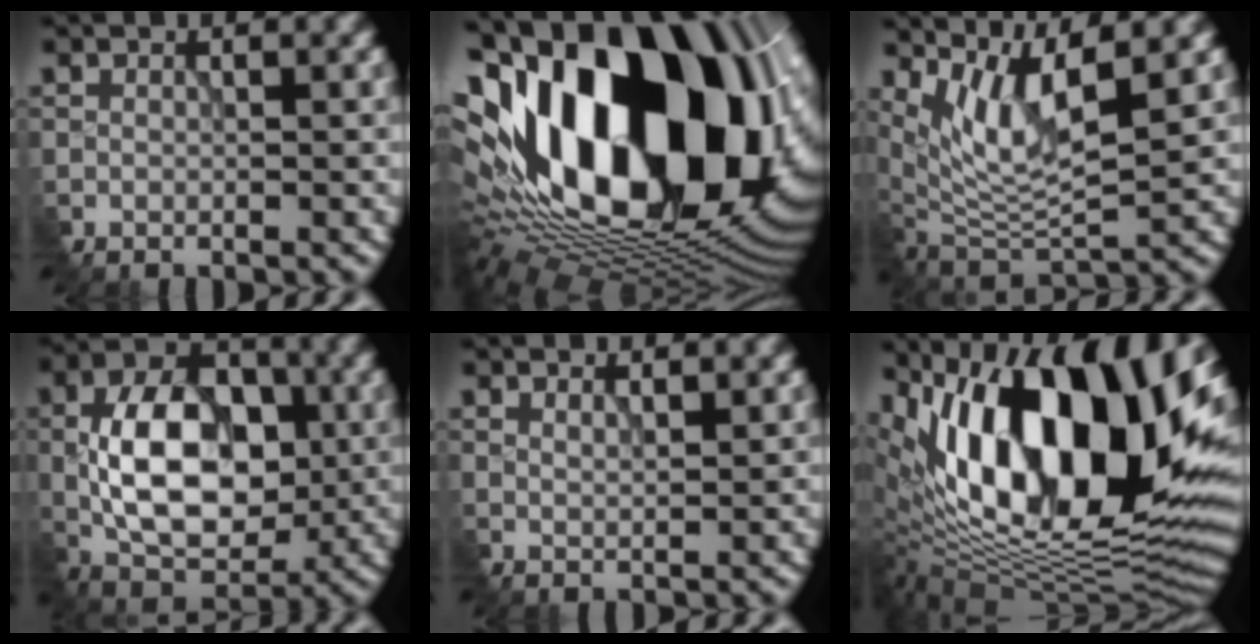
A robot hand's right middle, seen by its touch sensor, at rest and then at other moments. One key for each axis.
{"total": 21.2, "fx": 1.3, "fy": 13.0, "fz": 16.7, "tx": -0.314, "ty": -0.009, "tz": 0.034}
{"total": 6.8, "fx": 3.2, "fy": 1.8, "fz": 5.8, "tx": -0.116, "ty": -0.012, "tz": 0.067}
{"total": 9.7, "fx": -1.0, "fy": 5.9, "fz": 7.7, "tx": -0.136, "ty": 0.011, "tz": -0.023}
{"total": 1.3, "fx": 1.1, "fy": 0.1, "fz": 0.6, "tx": -0.014, "ty": -0.001, "tz": 0.018}
{"total": 18.9, "fx": 5.8, "fy": 9.0, "fz": 15.6, "tx": -0.239, "ty": 0.040, "tz": 0.084}